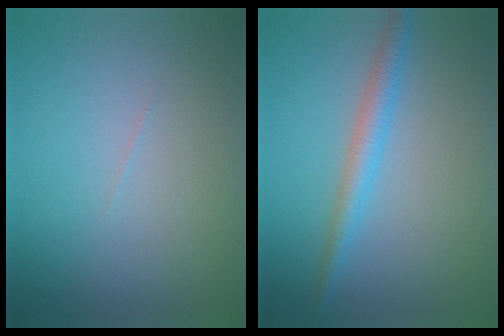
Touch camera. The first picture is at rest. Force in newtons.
{"total": 2.6, "press": 2.6, "slide": 0.1}